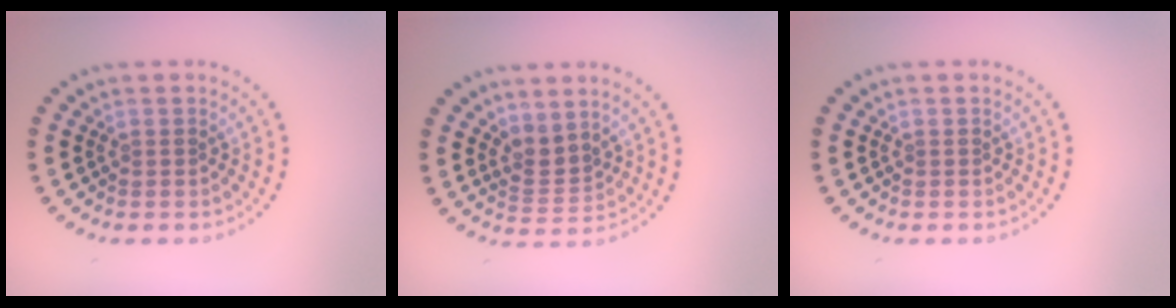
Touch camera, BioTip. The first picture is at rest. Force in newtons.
{"total": 2.3, "press": 1.5, "slide": 1.7}
{"total": 0.0}